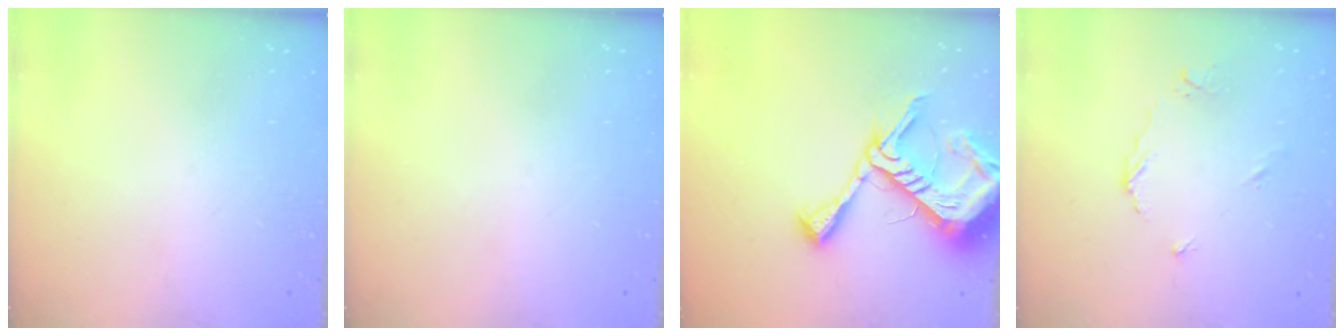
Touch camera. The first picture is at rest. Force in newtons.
{"total": 0.0}
{"total": 18.3, "press": 18.3, "slide": 1.8}
{"total": 4.4, "press": 4.4, "slide": 0.3}